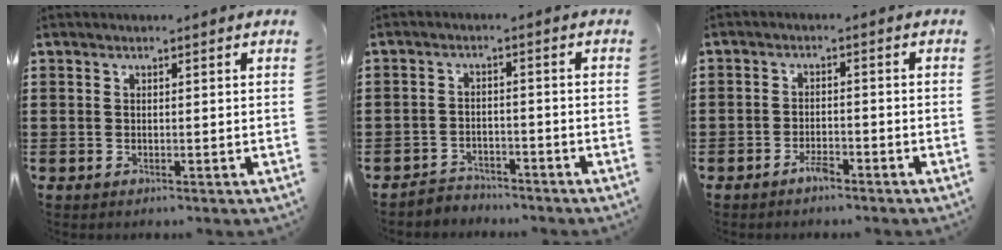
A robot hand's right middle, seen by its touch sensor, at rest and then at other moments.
{"total": 3.1, "force": [-3.0, 0.7, -0.4], "torque": [-0.002, 0.000, -0.067]}
{"total": 2.4, "force": [-2.1, 0.8, 0.7], "torque": [-0.025, 0.001, -0.045]}